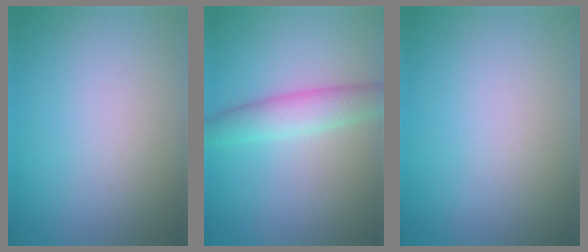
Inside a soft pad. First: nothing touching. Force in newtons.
{"total": 3.5, "press": 3.5, "slide": 0.0}
{"total": 0.0}